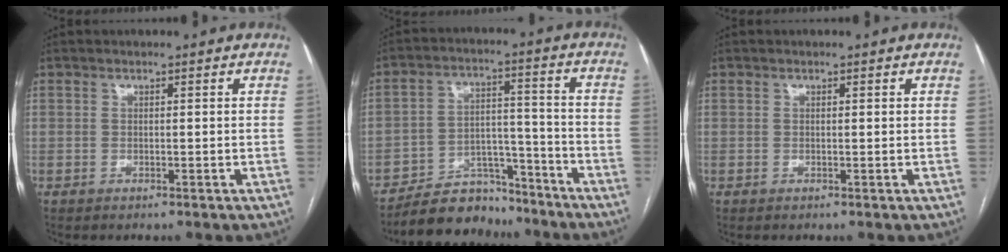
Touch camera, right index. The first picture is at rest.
{"total": 9.9, "force": [-9.0, 3.9, 1.5], "torque": [-0.013, 0.037, -0.152]}
{"total": 0.0}